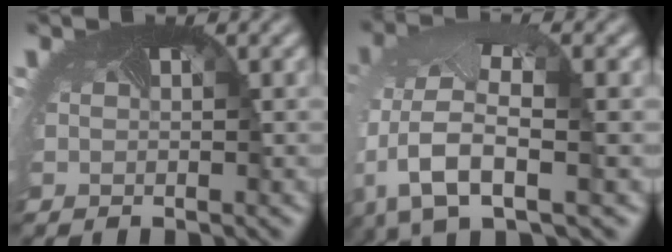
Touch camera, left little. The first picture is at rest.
{"total": 7.6, "force": [-2.0, 3.8, 6.3], "torque": [-0.153, -0.018, -0.040]}